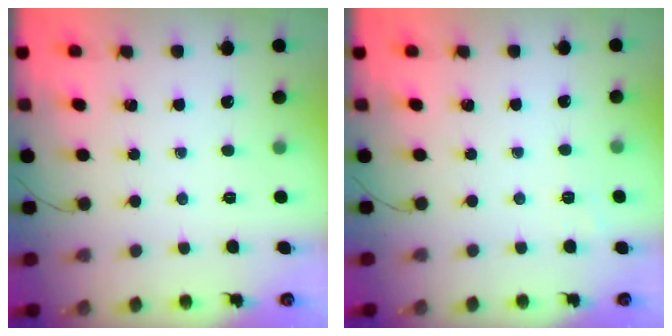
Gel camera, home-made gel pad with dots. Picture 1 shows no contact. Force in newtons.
{"total": 2.0, "press": 1.2, "slide": 1.6}